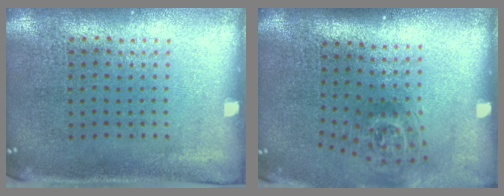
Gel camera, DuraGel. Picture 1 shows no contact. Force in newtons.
{"total": 1.8, "press": 1.2, "slide": 1.4}